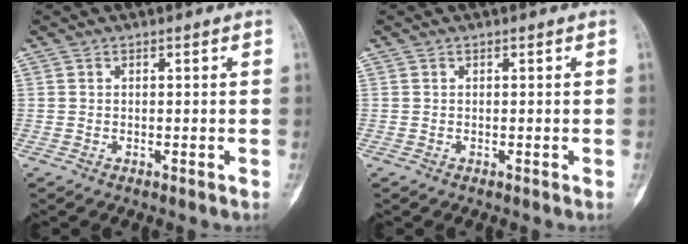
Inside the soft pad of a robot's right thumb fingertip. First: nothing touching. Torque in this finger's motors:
{"motor_torque": [0.15, 0.08, 0.02, -0.02, 0.00]}